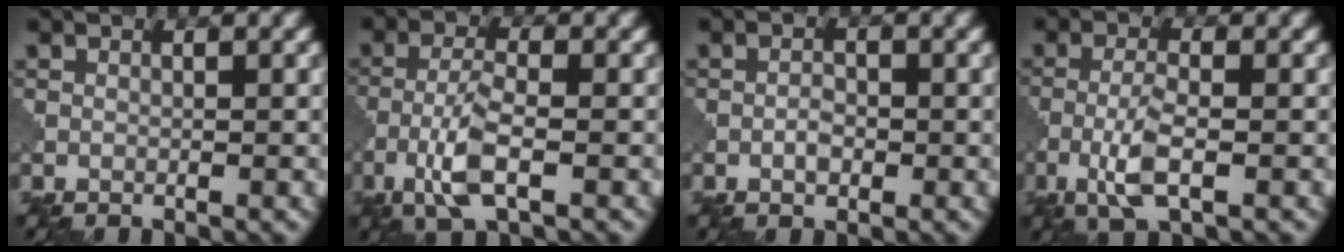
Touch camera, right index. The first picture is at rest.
{"total": 4.5, "force": [-2.0, 1.2, 3.9], "torque": [-0.084, 0.002, -0.045]}
{"total": 1.5, "force": [-0.5, 0.8, 1.1], "torque": [-0.020, 0.003, -0.012]}
{"total": 3.8, "force": [-1.4, 1.0, 3.4], "torque": [-0.073, 0.000, -0.033]}